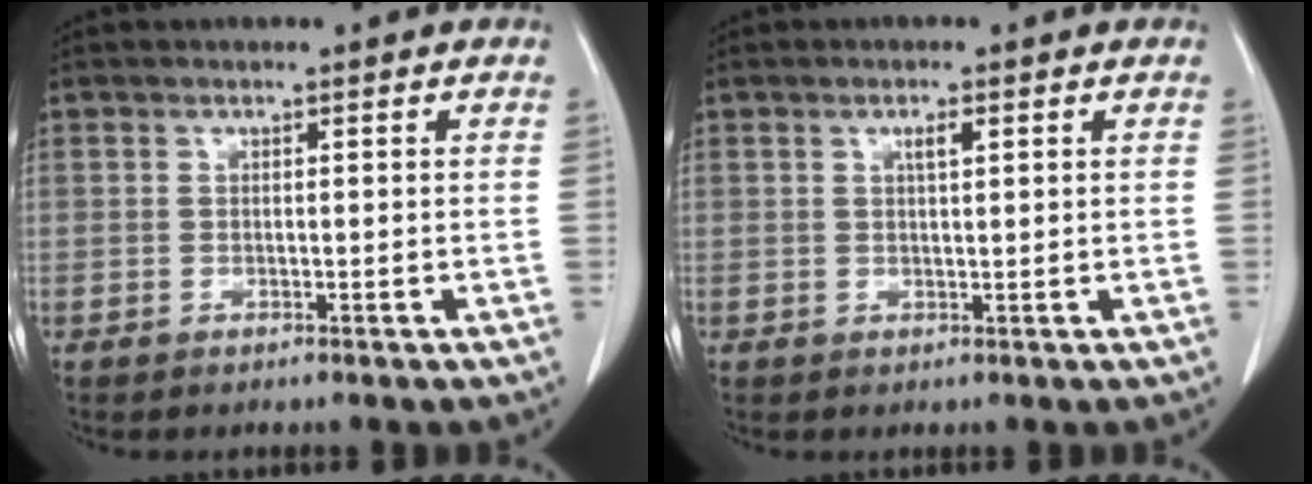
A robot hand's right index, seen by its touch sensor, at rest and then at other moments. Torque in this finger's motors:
{"motor_torque": [0.00, 0.00, 0.01, 0.03]}